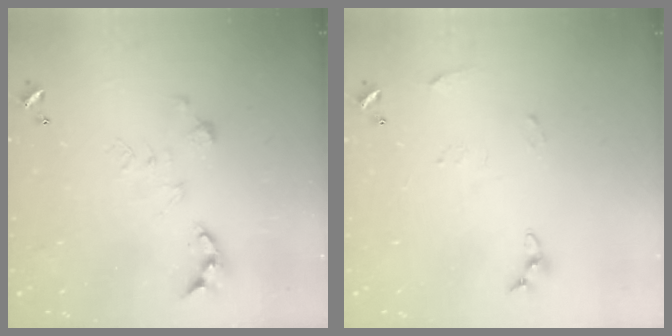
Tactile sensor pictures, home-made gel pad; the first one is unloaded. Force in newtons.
{"total": 6.4, "press": 6.4, "slide": 0.7}